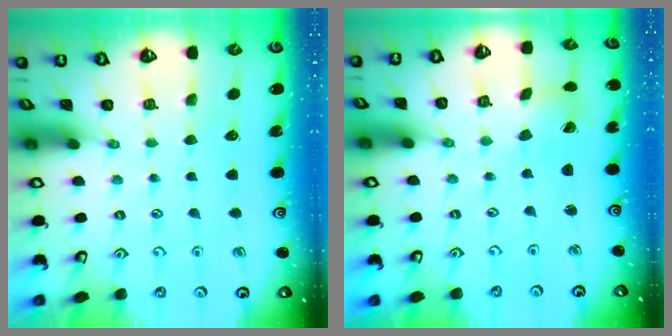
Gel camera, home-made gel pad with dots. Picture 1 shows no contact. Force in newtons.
{"total": 1.5, "press": 1.5, "slide": 0.2}